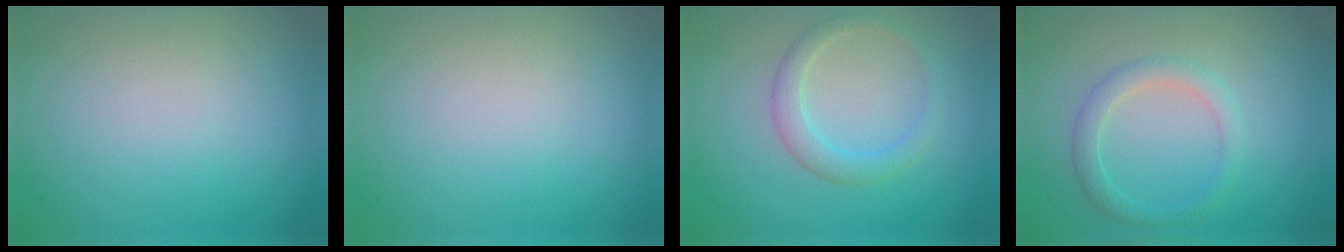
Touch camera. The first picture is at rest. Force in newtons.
{"total": 0.0}
{"total": 2.3, "press": 2.3, "slide": 0.3}
{"total": 2.2, "press": 2.2, "slide": 0.1}